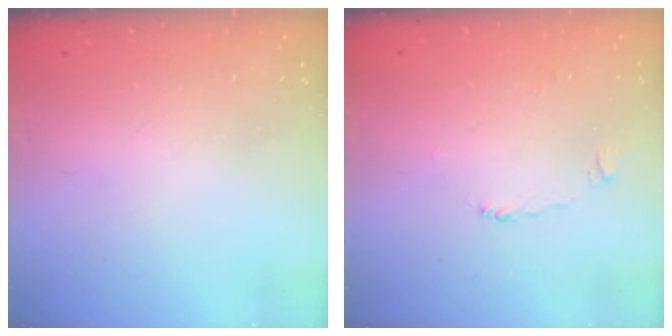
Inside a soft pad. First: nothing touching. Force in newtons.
{"total": 2.2, "press": 2.2, "slide": 0.4}